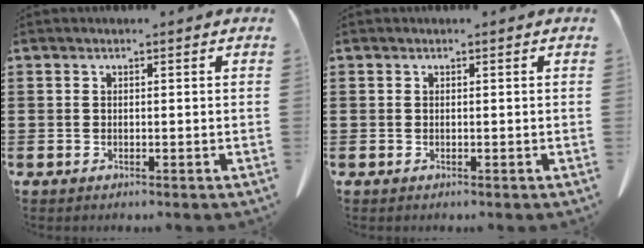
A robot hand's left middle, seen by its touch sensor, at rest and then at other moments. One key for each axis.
{"total": 0.0}